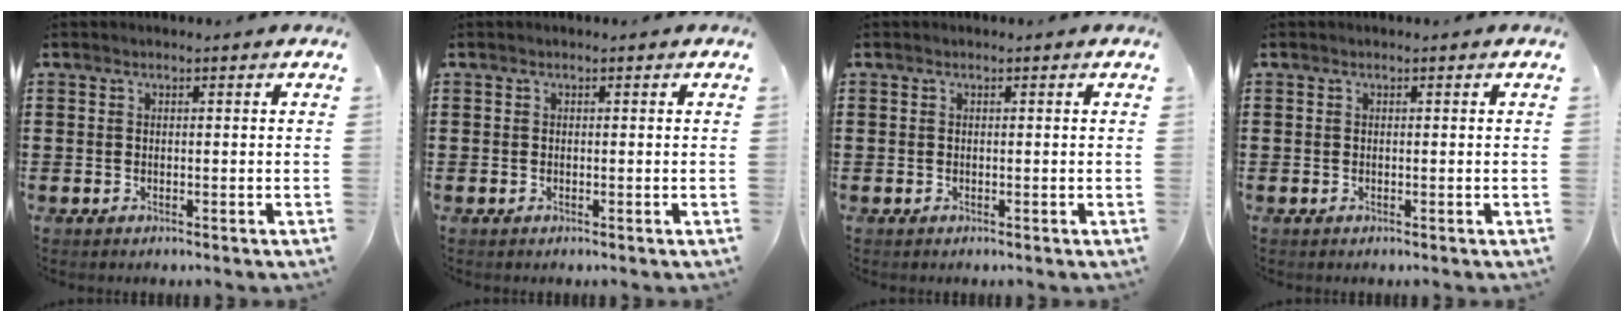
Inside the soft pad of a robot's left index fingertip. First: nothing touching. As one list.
[{"total": 0.0}, {"total": 0.0}, {"total": 0.0}]